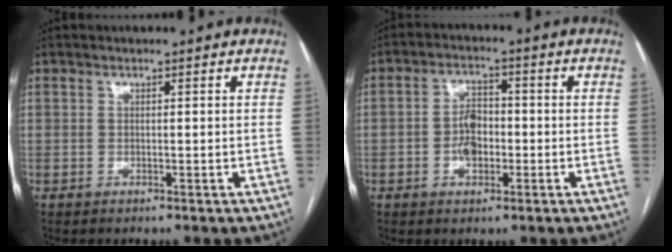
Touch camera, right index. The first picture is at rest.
{"total": 4.8, "force": [-1.2, 2.9, 3.6], "torque": [-0.069, 0.010, -0.022]}